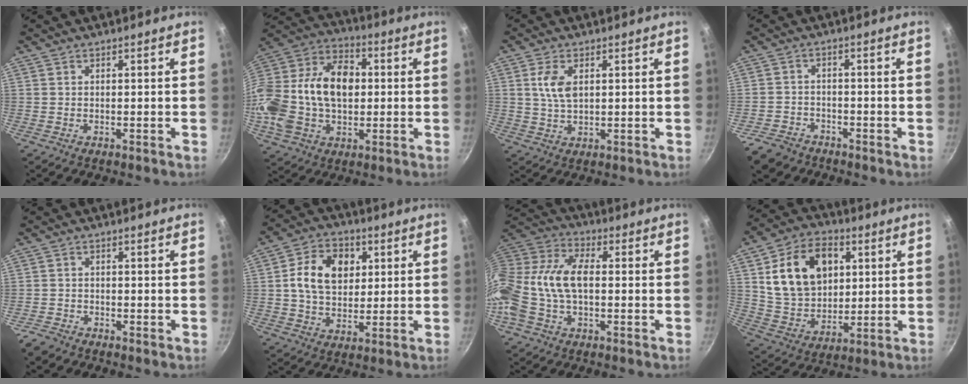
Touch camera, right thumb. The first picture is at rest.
{"total": 24.7, "force": [0.7, 17.0, 18.0], "torque": [-0.336, 0.045, 0.005]}
{"total": 5.6, "force": [1.5, 3.1, 4.5], "torque": [-0.085, -0.003, 0.030]}
{"total": 6.2, "force": [-4.5, 3.9, 1.7], "torque": [-0.030, 0.043, -0.079]}
{"total": 2.6, "force": [-2.2, 1.2, 0.6], "torque": [-0.019, 0.017, -0.047]}
{"total": 12.4, "force": [2.7, 9.2, 7.9], "torque": [-0.109, 0.004, 0.037]}
{"total": 19.3, "force": [-1.3, 11.6, 15.3], "torque": [-0.314, 0.034, -0.046]}
{"total": 18.4, "force": [4.8, 13.2, 11.8], "torque": [-0.178, -0.004, 0.090]}